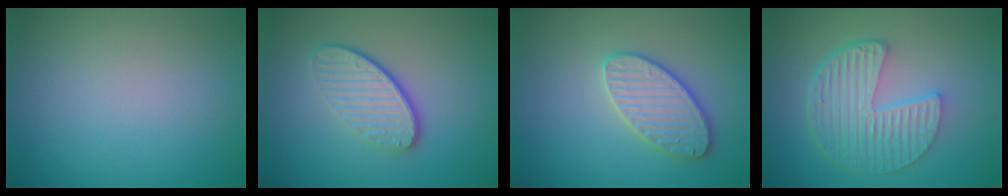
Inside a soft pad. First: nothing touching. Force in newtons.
{"total": 4.3, "press": 3.1, "slide": 3.0}
{"total": 3.6, "press": 3.5, "slide": 0.6}
{"total": 5.9, "press": 4.3, "slide": 4.0}